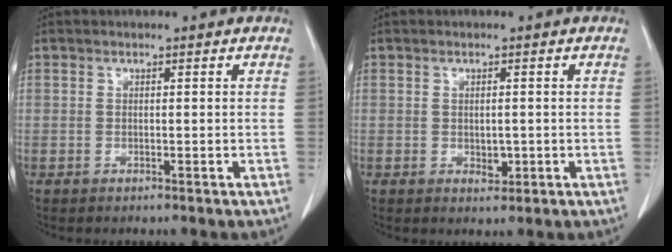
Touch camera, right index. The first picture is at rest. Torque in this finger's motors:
{"motor_torque": [0.05, 0.00, -0.01, 0.02]}